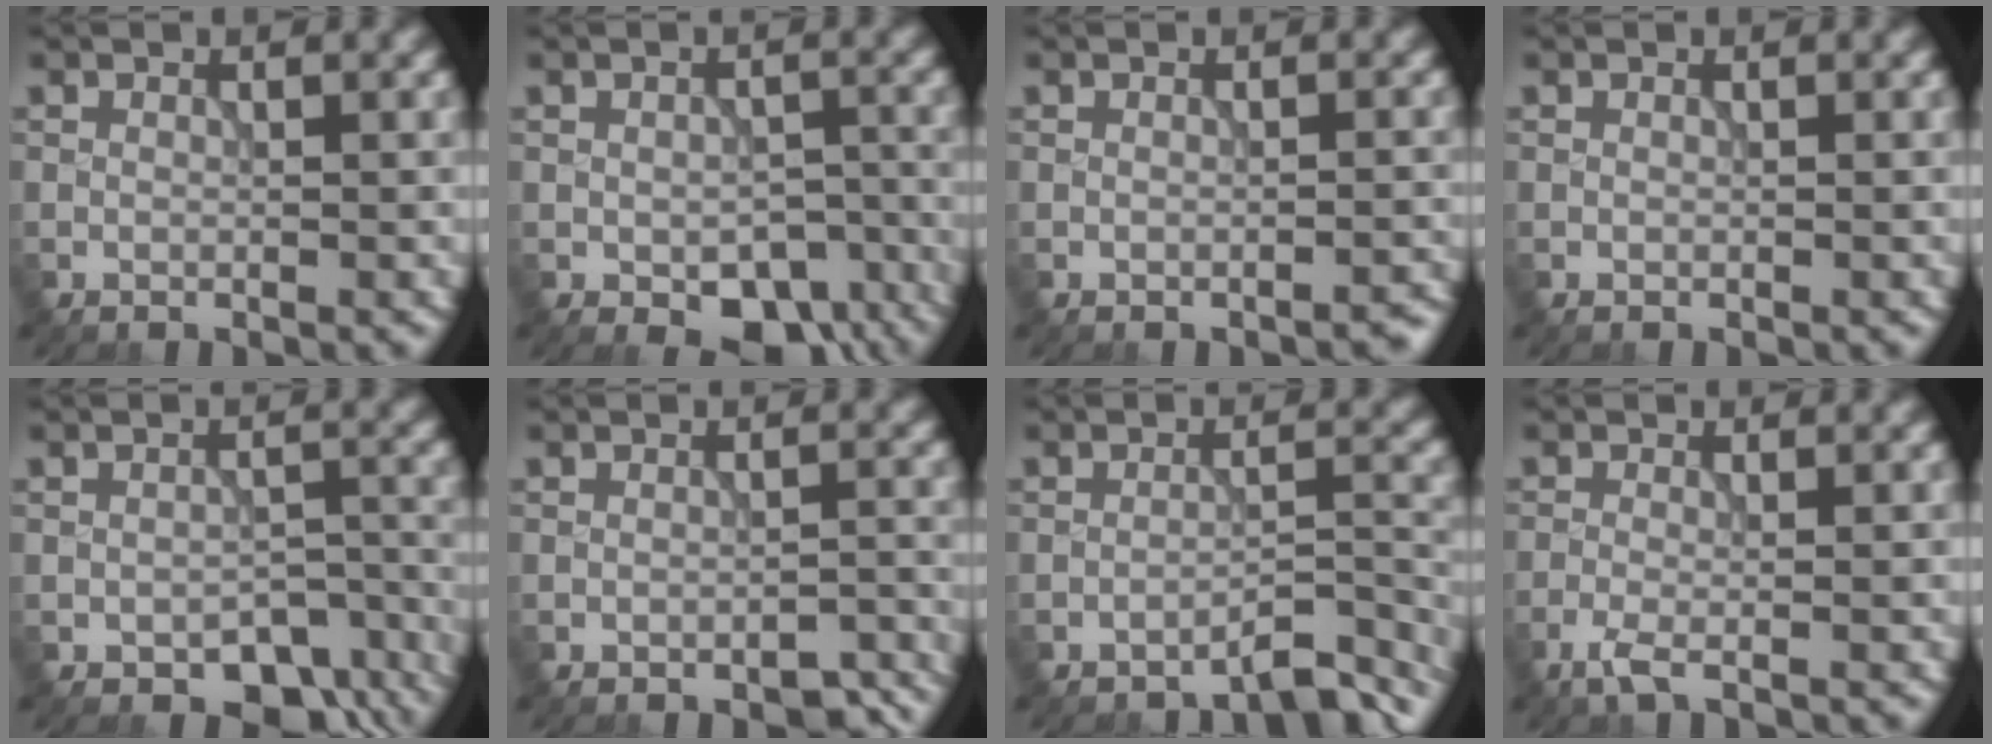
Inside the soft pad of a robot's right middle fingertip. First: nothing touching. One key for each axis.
{"total": 5.9, "fx": -3.1, "fy": 3.3, "fz": 3.8, "tx": -0.047, "ty": -0.022, "tz": -0.031}
{"total": 0.9, "fx": -0.8, "fy": 0.2, "fz": 0.1, "tx": -0.002, "ty": 0.001, "tz": -0.011}
{"total": 0.0}
{"total": 5.2, "fx": -3.4, "fy": 2.9, "fz": 2.7, "tx": -0.024, "ty": -0.018, "tz": -0.038}
{"total": 2.1, "fx": -1.8, "fy": 0.8, "fz": 0.9, "tx": -0.010, "ty": 0.000, "tz": -0.021}
{"total": 3.8, "fx": -3.4, "fy": 0.7, "fz": 1.6, "tx": -0.017, "ty": 0.007, "tz": -0.052}
{"total": 1.7, "fx": -1.0, "fy": 0.3, "fz": 1.4, "tx": -0.030, "ty": -0.001, "tz": -0.026}